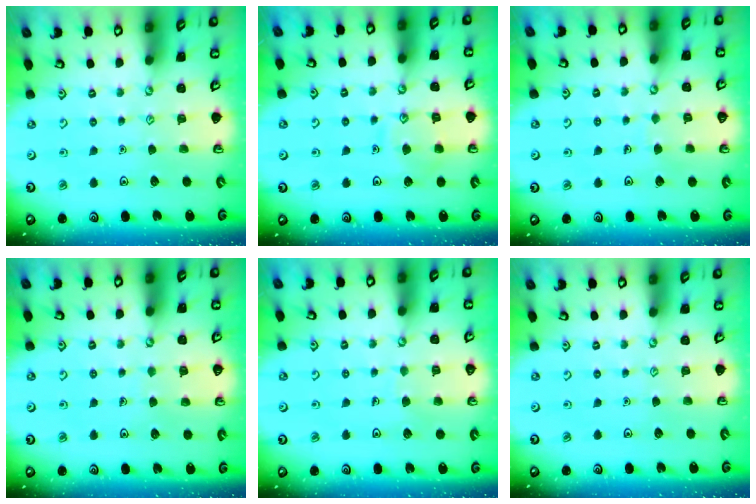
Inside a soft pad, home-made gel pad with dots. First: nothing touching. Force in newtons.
{"total": 9.4, "press": 9.4, "slide": 0.8}
{"total": 2.3, "press": 2.3, "slide": 0.1}
{"total": 4.1, "press": 4.0, "slide": 0.4}
{"total": 3.6, "press": 3.6, "slide": 0.2}
{"total": 0.0}